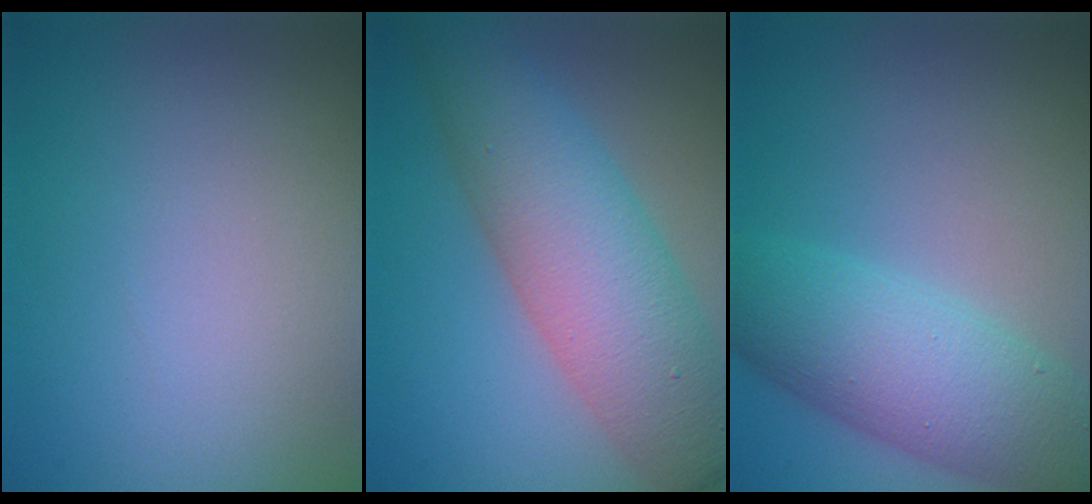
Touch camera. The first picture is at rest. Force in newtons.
{"total": 8.4, "press": 8.4, "slide": 0.1}
{"total": 7.3, "press": 7.3, "slide": 0.2}